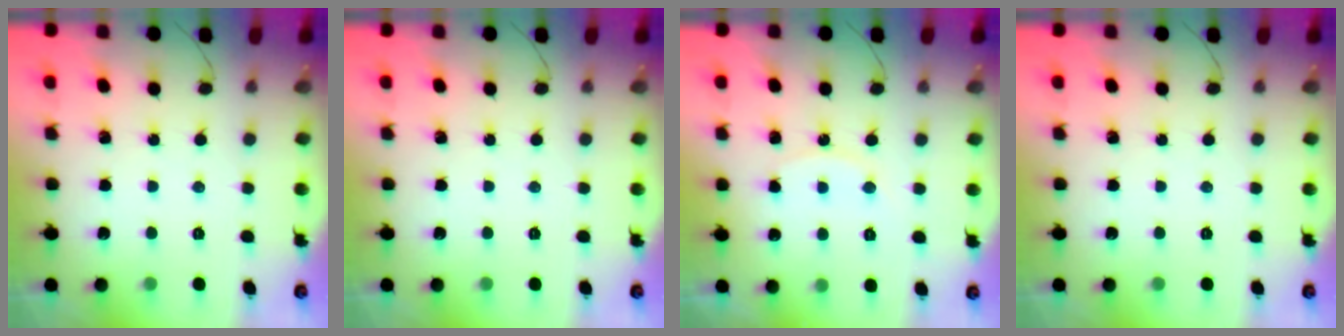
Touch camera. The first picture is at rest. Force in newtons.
{"total": 0.0}
{"total": 7.0, "press": 7.0, "slide": 0.3}
{"total": 0.0}